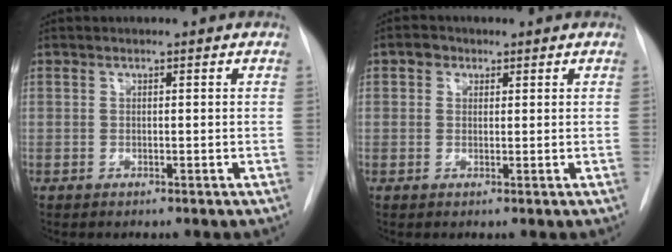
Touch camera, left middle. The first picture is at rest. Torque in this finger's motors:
{"motor_torque": [-0.01, 0.01, -0.04, 0.01]}